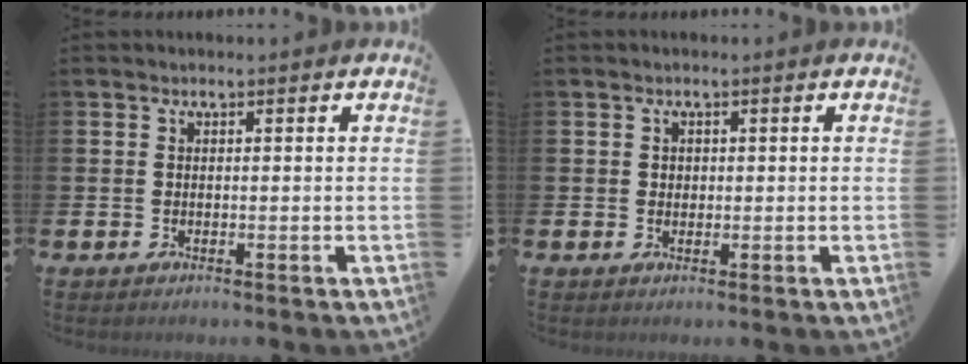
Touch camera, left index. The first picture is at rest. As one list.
[{"total": 1.0, "force": [0.5, 0.8, 0.3], "torque": [0.008, 0.002, 0.005]}]